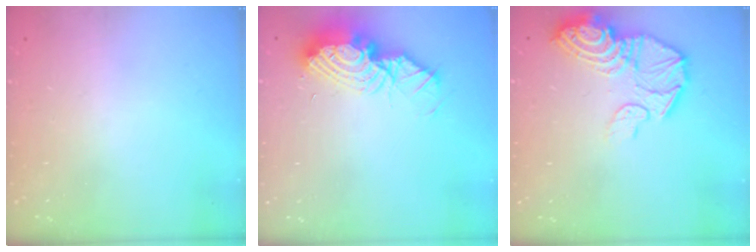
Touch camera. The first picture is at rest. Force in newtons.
{"total": 14.6, "press": 14.6, "slide": 1.3}
{"total": 16.1, "press": 16.0, "slide": 1.4}